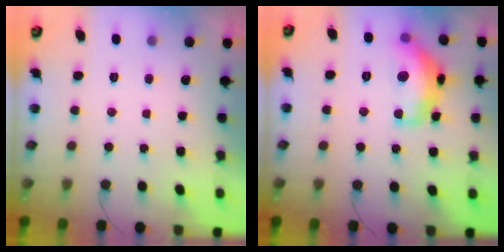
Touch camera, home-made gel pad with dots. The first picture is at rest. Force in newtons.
{"total": 15.6, "press": 15.6, "slide": 0.9}